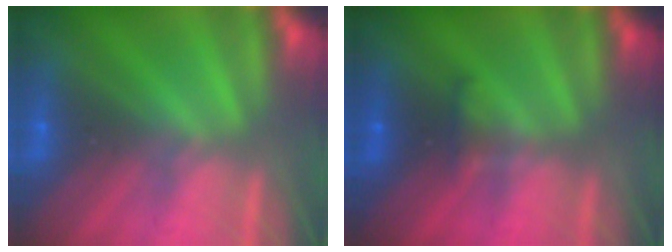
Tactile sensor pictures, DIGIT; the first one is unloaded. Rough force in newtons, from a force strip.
{"total": 3.9}